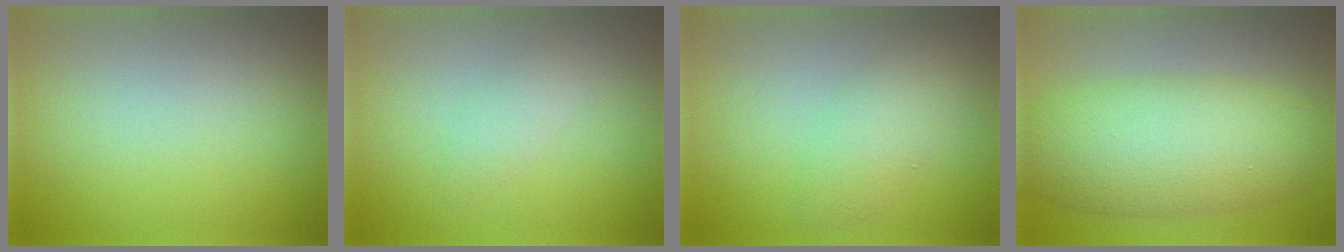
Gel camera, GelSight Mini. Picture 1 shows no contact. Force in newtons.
{"total": 1.4, "press": 1.4, "slide": 0.1}
{"total": 3.0, "press": 3.0, "slide": 0.1}
{"total": 8.2, "press": 8.2, "slide": 0.3}